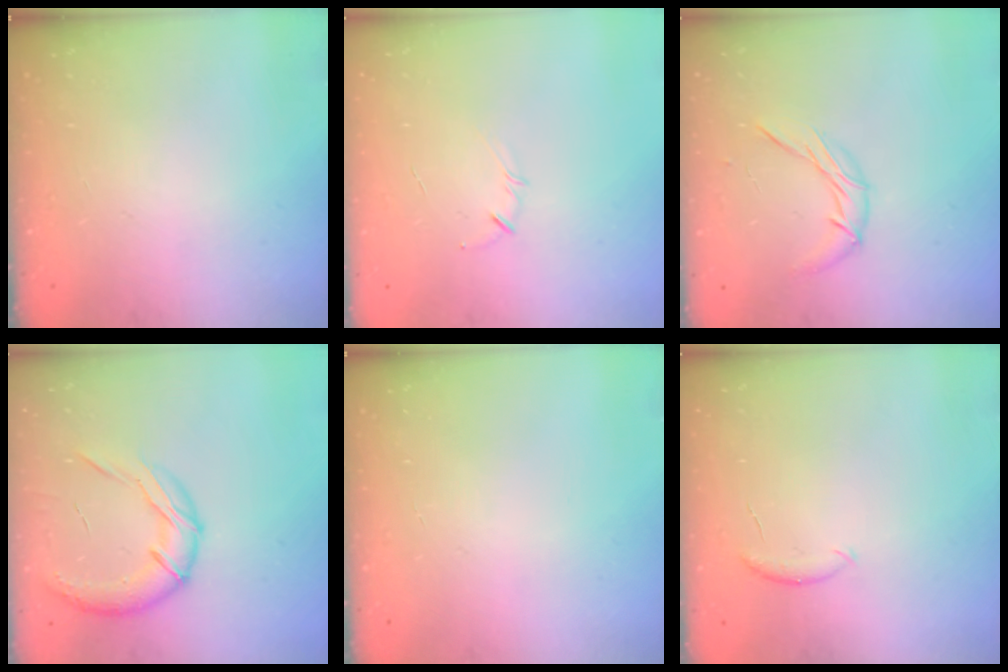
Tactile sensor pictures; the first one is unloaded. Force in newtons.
{"total": 3.1, "press": 3.0, "slide": 0.7}
{"total": 6.8, "press": 6.8, "slide": 0.7}
{"total": 14.9, "press": 14.7, "slide": 2.3}
{"total": 0.0}
{"total": 6.2, "press": 6.1, "slide": 0.9}